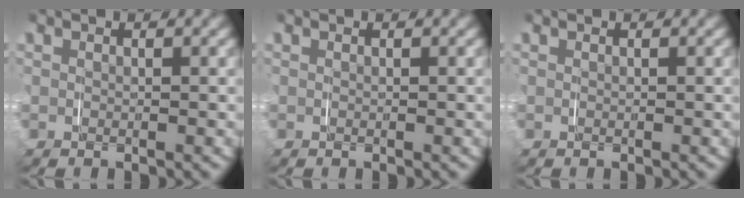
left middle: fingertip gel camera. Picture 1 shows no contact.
{"total": 0.0}
{"total": 0.0}